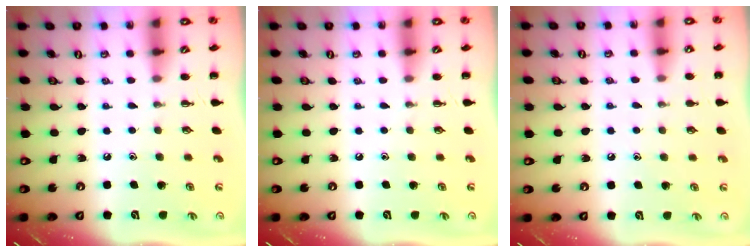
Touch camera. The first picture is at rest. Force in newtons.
{"total": 0.0}
{"total": 6.2, "press": 5.9, "slide": 1.9}